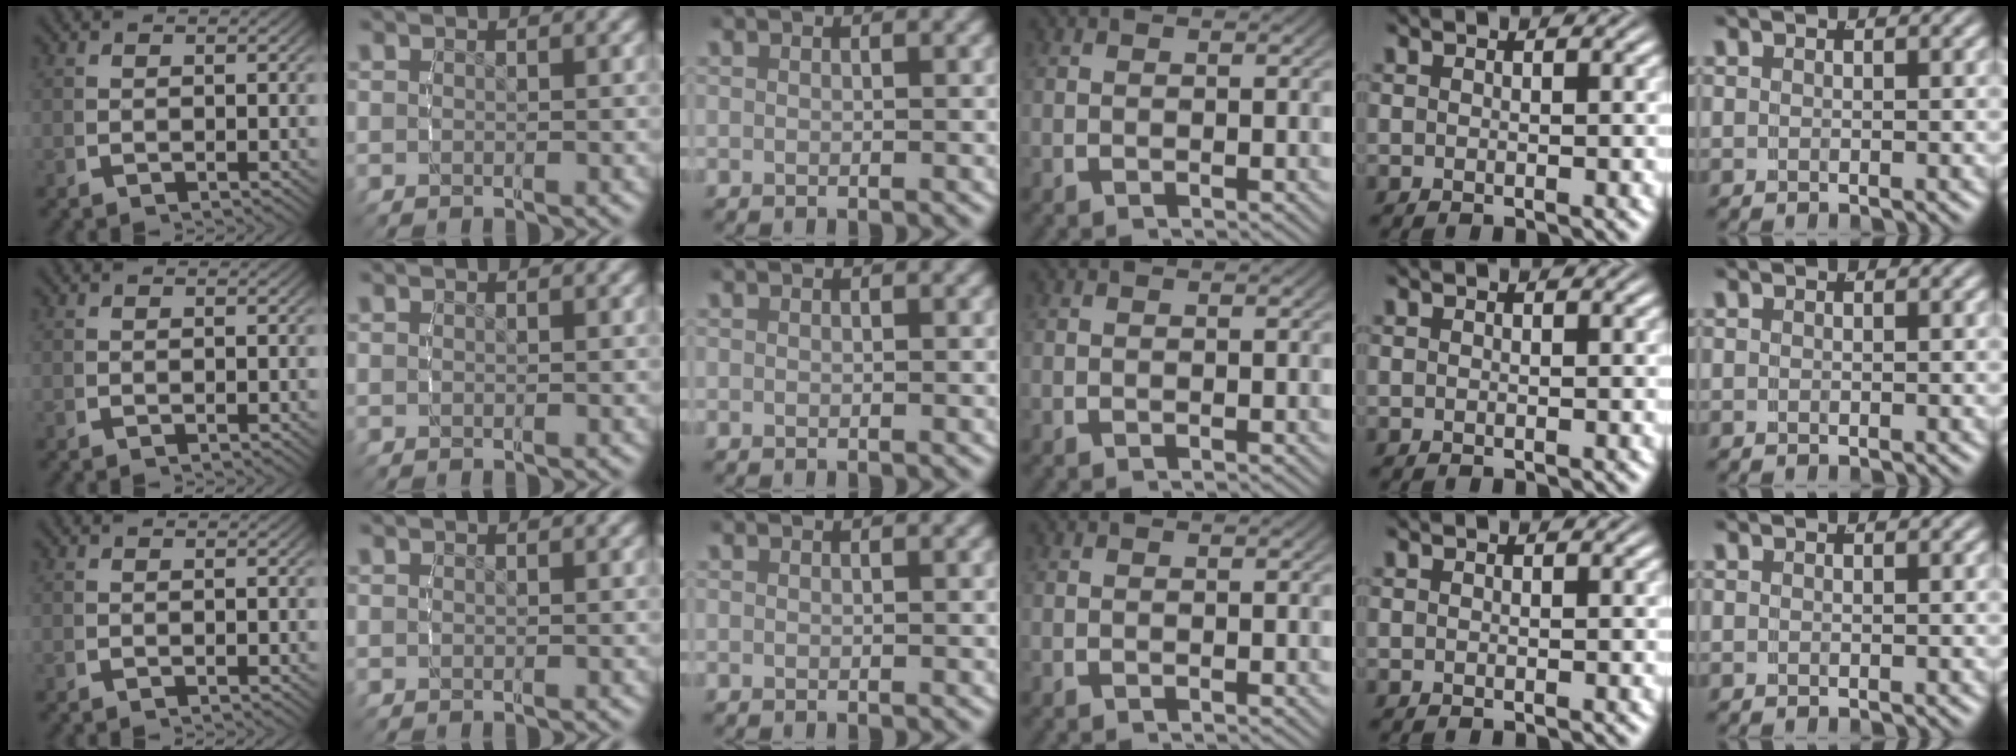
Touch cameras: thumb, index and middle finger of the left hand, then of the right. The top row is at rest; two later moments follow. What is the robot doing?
{"motion": "reach", "object": "jacket"}